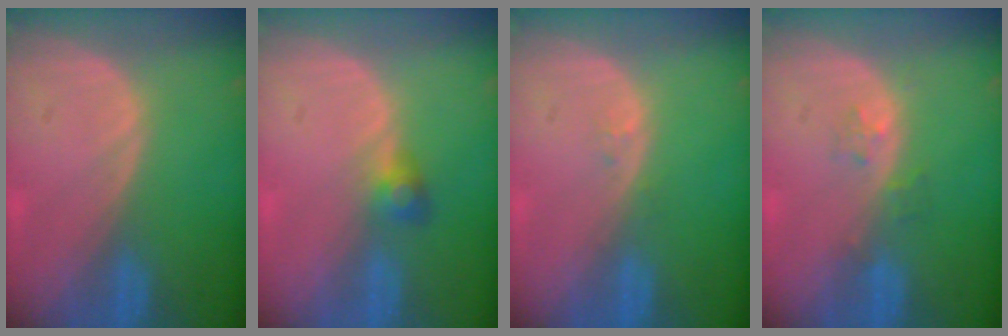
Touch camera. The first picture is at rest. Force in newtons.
{"total": 2.5, "press": 2.5, "slide": 0.5}
{"total": 0.6, "press": 0.6, "slide": 0.1}
{"total": 1.9, "press": 1.9, "slide": 0.2}